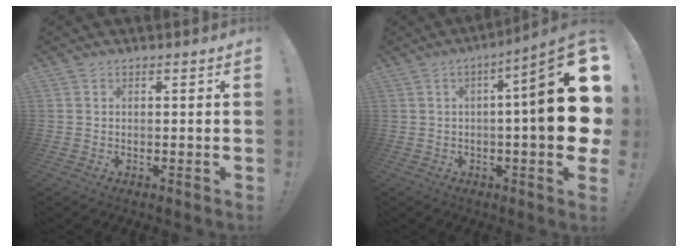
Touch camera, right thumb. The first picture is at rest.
{"total": 21.3, "force": [1.0, 3.7, 21.0], "torque": [-0.302, -0.017, 0.007]}